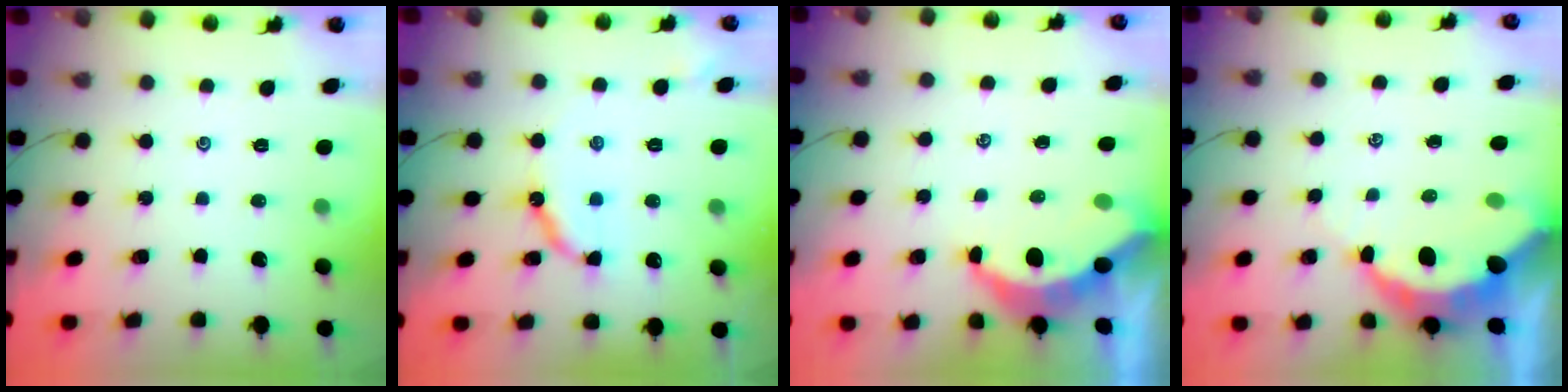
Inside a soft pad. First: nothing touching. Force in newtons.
{"total": 9.9, "press": 9.9, "slide": 0.7}
{"total": 5.7, "press": 5.7, "slide": 0.7}
{"total": 10.1, "press": 10.0, "slide": 1.0}